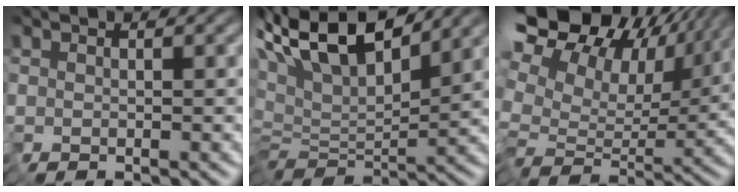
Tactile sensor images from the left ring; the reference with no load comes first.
{"total": 10.4, "force": [6.0, 2.9, 7.9], "torque": [-0.169, 0.024, 0.105]}
{"total": 14.7, "force": [7.1, 8.6, 9.5], "torque": [-0.209, 0.045, 0.132]}